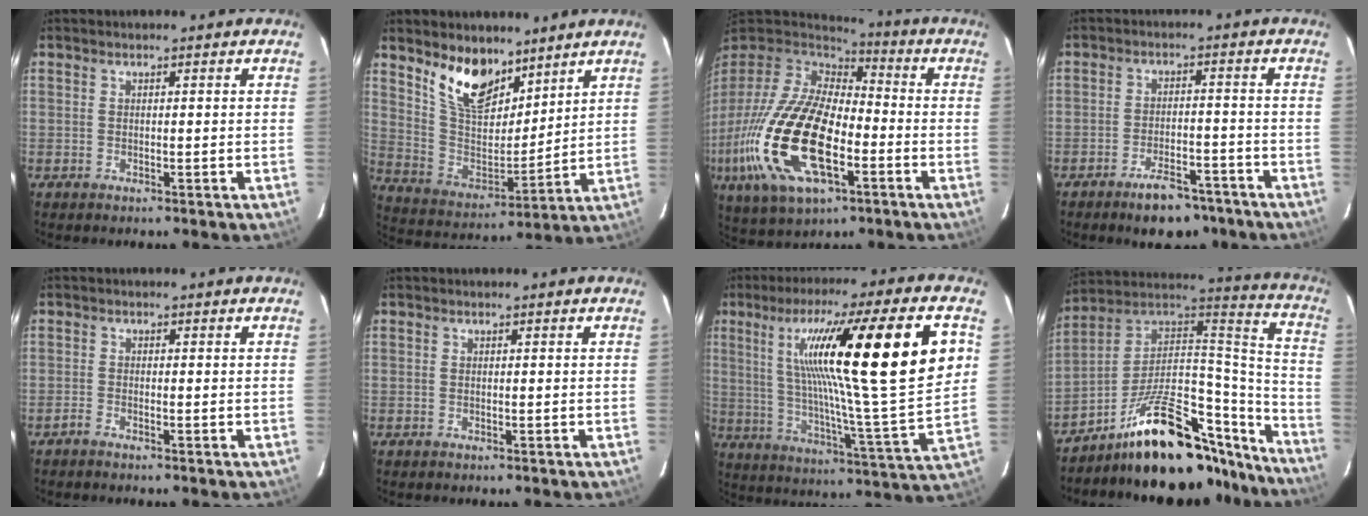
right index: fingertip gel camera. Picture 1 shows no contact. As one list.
[{"total": 13.6, "force": [9.5, 6.6, 7.1], "torque": [-0.140, -0.002, 0.187]}, {"total": 27.3, "force": [-8.3, 13.6, 22.1], "torque": [-0.487, -0.051, -0.143]}, {"total": 8.4, "force": [-6.3, 3.6, 4.2], "torque": [-0.081, 0.012, -0.086]}, {"total": 1.0, "force": [-1.0, 0.1, 0.4], "torque": [-0.016, 0.001, -0.024]}, {"total": 0.0}, {"total": 27.6, "force": [8.6, 1.3, 26.2], "torque": [-0.421, 0.013, 0.146]}, {"total": 27.3, "force": [-20.2, 10.6, 15.0], "torque": [-0.211, 0.051, -0.298]}]